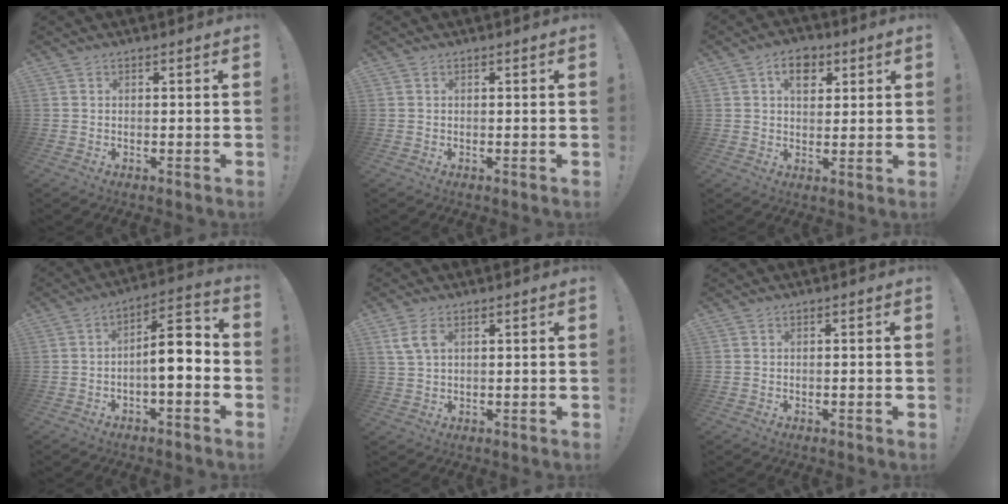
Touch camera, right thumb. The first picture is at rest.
{"total": 0.0}
{"total": 7.6, "force": [3.2, 5.2, 4.6], "torque": [-0.069, 0.004, 0.056]}
{"total": 9.8, "force": [-2.4, 3.2, 9.0], "torque": [-0.140, 0.013, -0.042]}
{"total": 5.1, "force": [2.1, 2.7, 3.8], "torque": [-0.074, -0.003, 0.039]}
{"total": 0.7, "force": [-0.5, -0.2, 0.5], "torque": [-0.012, 0.001, -0.008]}